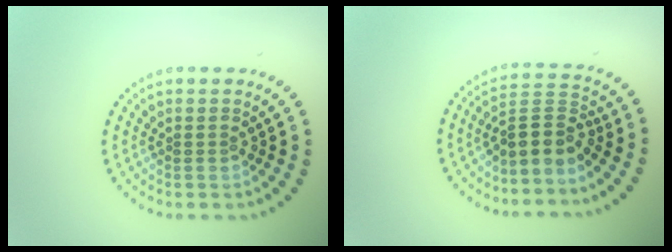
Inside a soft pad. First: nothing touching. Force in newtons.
{"total": 3.2, "press": 2.4, "slide": 2.1}